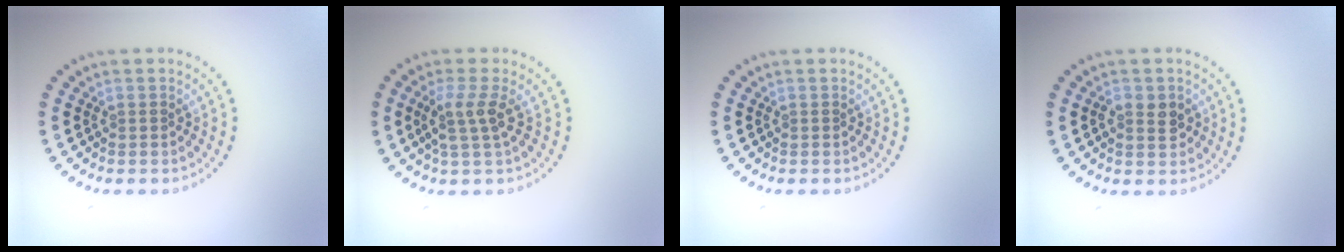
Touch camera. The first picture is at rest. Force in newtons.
{"total": 2.5, "press": 1.9, "slide": 1.6}
{"total": 0.0}
{"total": 2.1, "press": 2.1, "slide": 0.1}